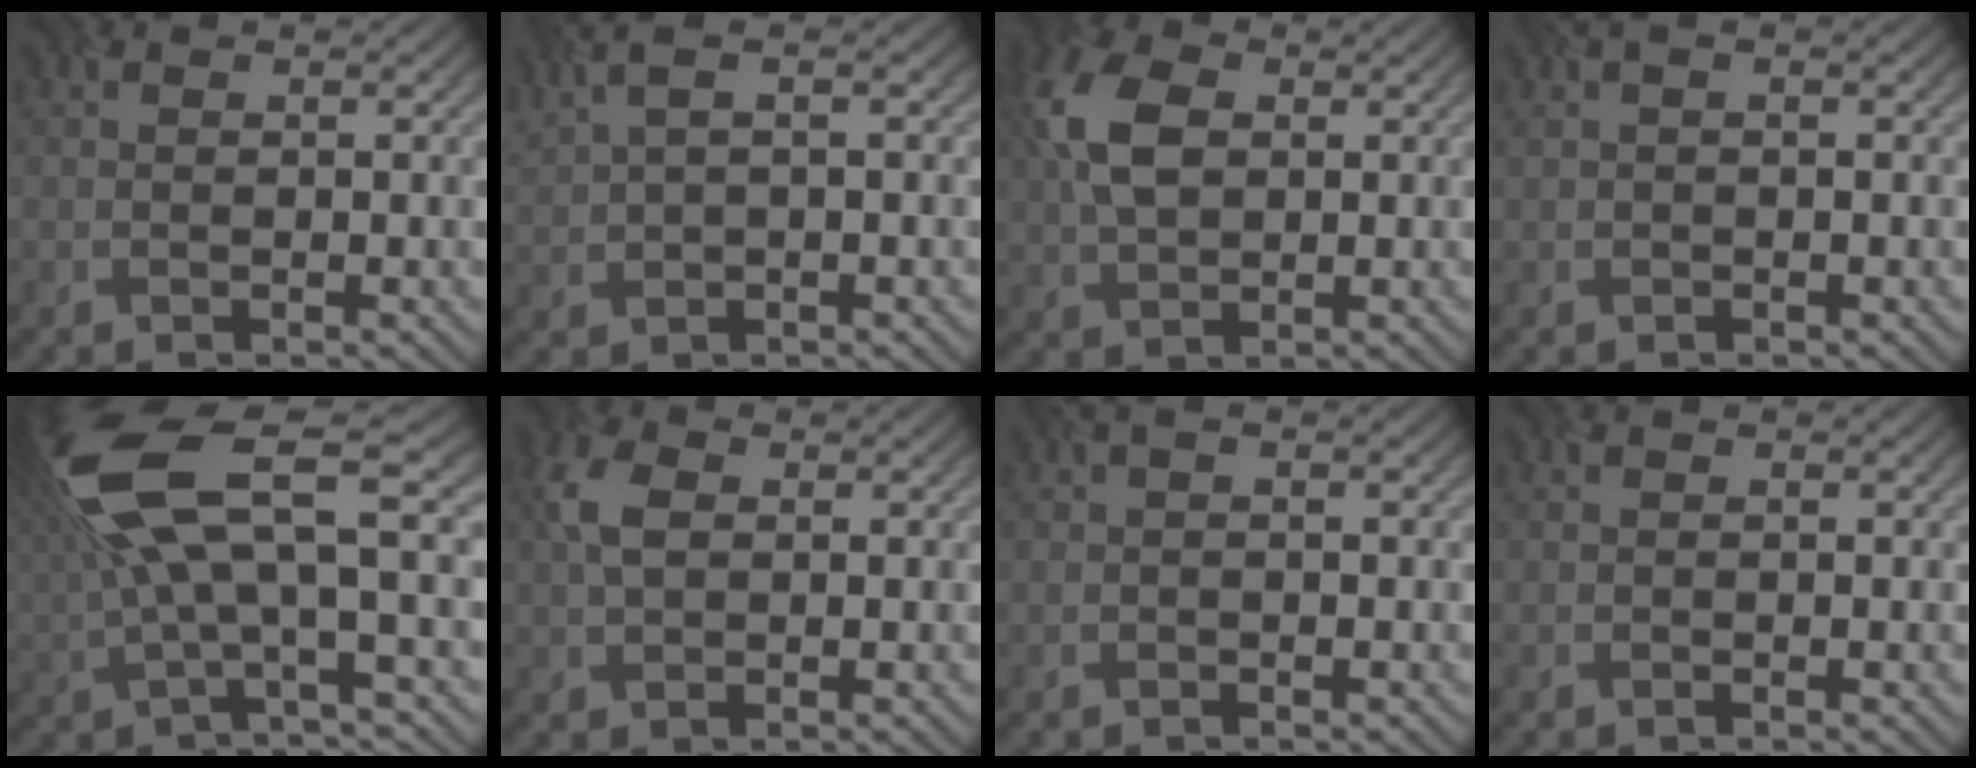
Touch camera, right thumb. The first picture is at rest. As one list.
[{"total": 3.8, "force": [2.0, 1.1, 3.0], "torque": [-0.073, 0.010, 0.042]}, {"total": 7.9, "force": [1.6, 5.0, 6.0], "torque": [-0.157, 0.012, 0.024]}, {"total": 0.7, "force": [0.2, 0.1, 0.6], "torque": [-0.014, 0.004, 0.003]}, {"total": 12.6, "force": [2.4, 3.5, 11.8], "torque": [-0.253, 0.002, 0.048]}, {"total": 4.0, "force": [0.8, 2.6, 3.0], "torque": [-0.072, 0.008, 0.011]}, {"total": 0.5, "force": [0.1, 0.3, 0.4], "torque": [-0.009, 0.002, 0.001]}, {"total": 0.0}]